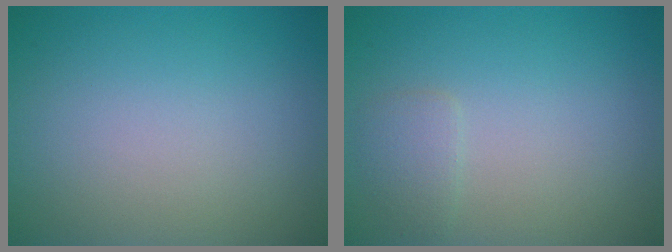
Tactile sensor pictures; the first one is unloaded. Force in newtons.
{"total": 1.3, "press": 1.3, "slide": 0.1}